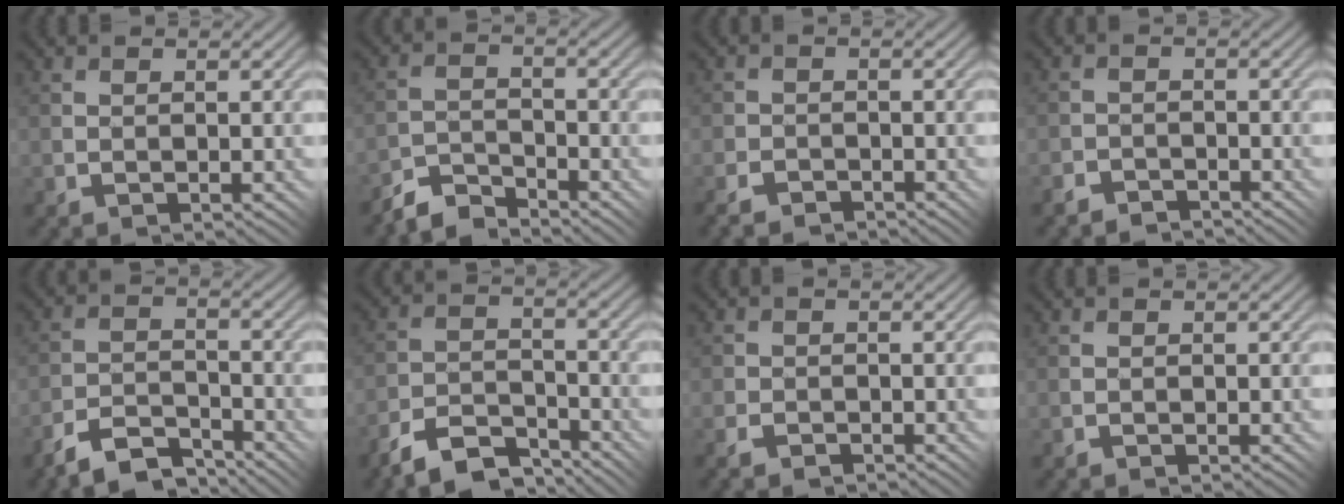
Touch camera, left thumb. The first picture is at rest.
{"total": 4.2, "force": [-3.9, 1.0, 1.1], "torque": [-0.017, 0.003, -0.084]}
{"total": 3.0, "force": [-2.5, 1.3, 0.8], "torque": [-0.017, 0.003, -0.051]}
{"total": 2.5, "force": [-2.4, 0.5, 0.1], "torque": [0.006, 0.006, -0.050]}
{"total": 6.1, "force": [-5.4, 1.5, 2.5], "torque": [-0.042, 0.001, -0.111]}
{"total": 7.3, "force": [-6.1, 2.5, 3.2], "torque": [-0.056, -0.001, -0.120]}
{"total": 2.5, "force": [-1.9, 1.4, 0.9], "torque": [-0.020, 0.005, -0.037]}
{"total": 0.0}